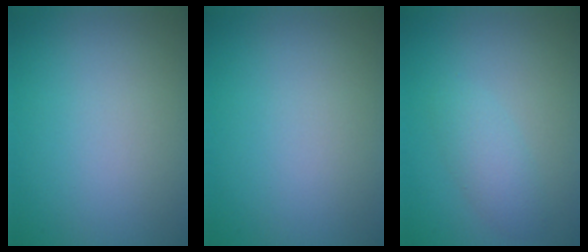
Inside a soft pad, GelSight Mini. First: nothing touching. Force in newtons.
{"total": 0.0}
{"total": 2.2, "press": 2.2, "slide": 0.1}